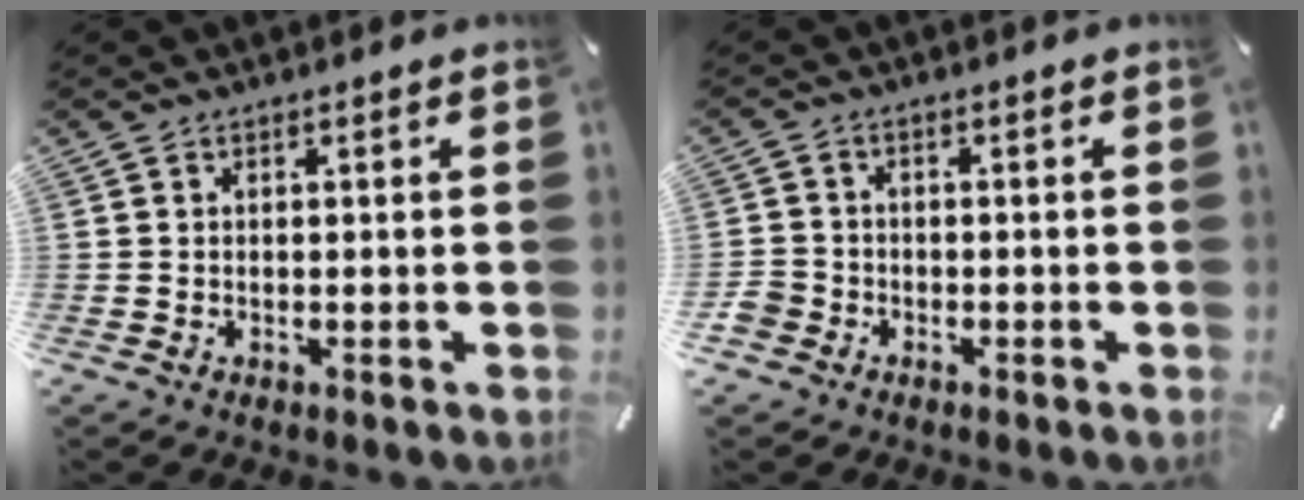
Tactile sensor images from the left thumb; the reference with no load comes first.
{"total": 3.7, "force": [-1.8, 3.1, 1.0], "torque": [-0.019, 0.008, -0.036]}